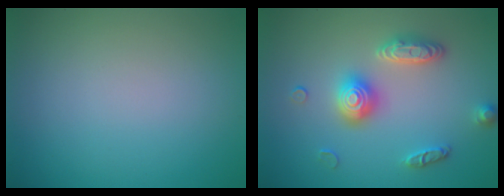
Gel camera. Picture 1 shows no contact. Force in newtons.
{"total": 3.4, "press": 3.2, "slide": 0.9}